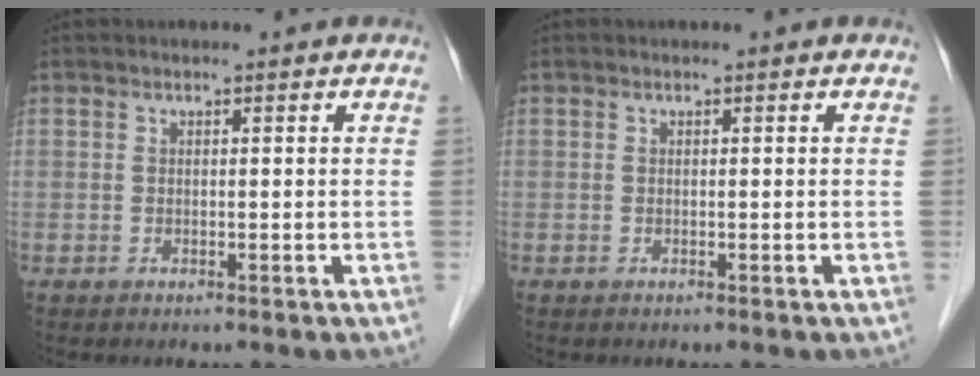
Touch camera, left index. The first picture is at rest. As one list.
[{"total": 0.0}]